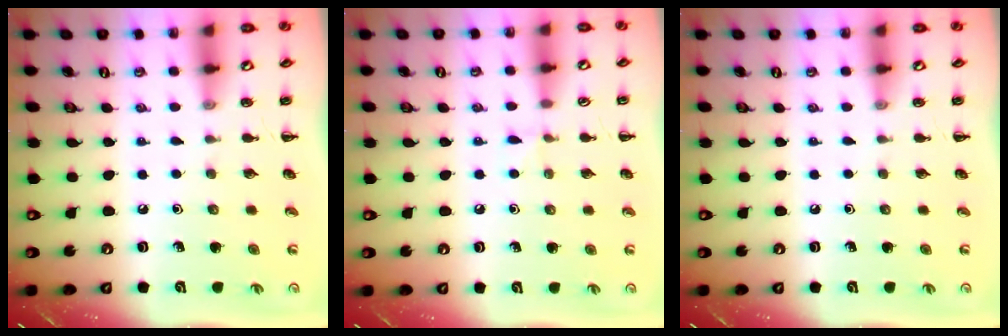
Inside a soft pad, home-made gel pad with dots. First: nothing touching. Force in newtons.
{"total": 3.3, "press": 3.1, "slide": 1.2}
{"total": 0.0}